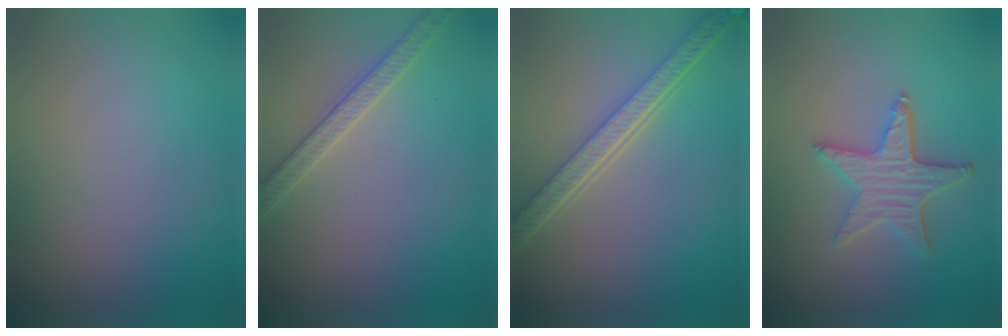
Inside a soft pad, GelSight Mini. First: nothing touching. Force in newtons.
{"total": 2.7, "press": 2.7, "slide": 0.1}
{"total": 5.4, "press": 4.2, "slide": 3.4}
{"total": 4.1, "press": 3.6, "slide": 2.0}